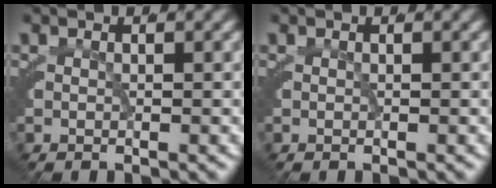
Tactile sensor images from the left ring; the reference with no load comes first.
{"total": 0.0}